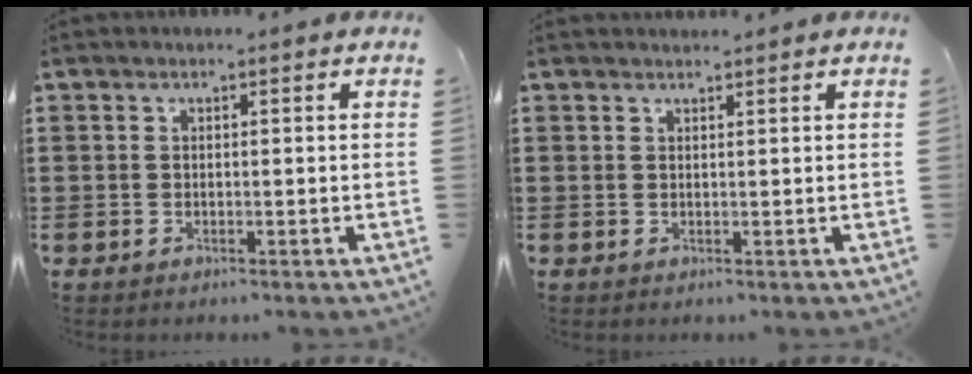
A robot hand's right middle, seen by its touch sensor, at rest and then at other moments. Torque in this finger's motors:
{"motor_torque": [0.00, 0.00, 0.00, 0.00]}